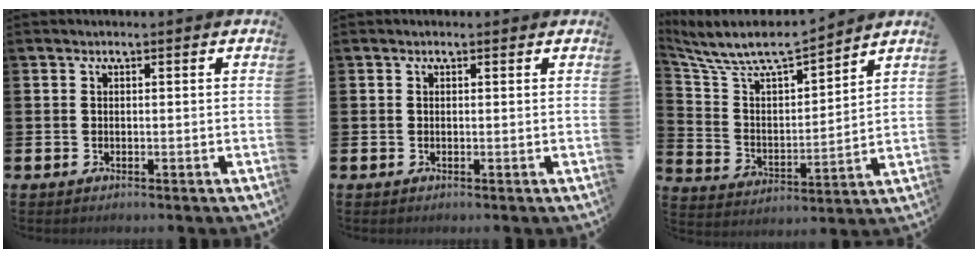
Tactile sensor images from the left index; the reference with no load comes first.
{"total": 0.0}
{"total": 8.6, "force": [7.9, 1.8, 2.8], "torque": [-0.097, -0.055, 0.137]}